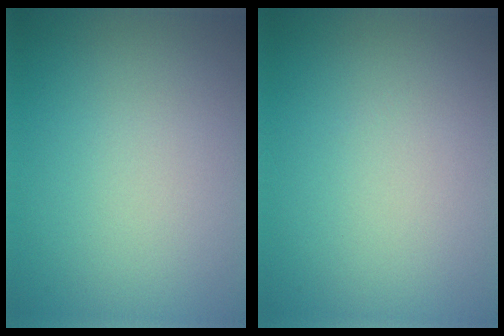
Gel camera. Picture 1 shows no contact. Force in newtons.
{"total": 0.0}